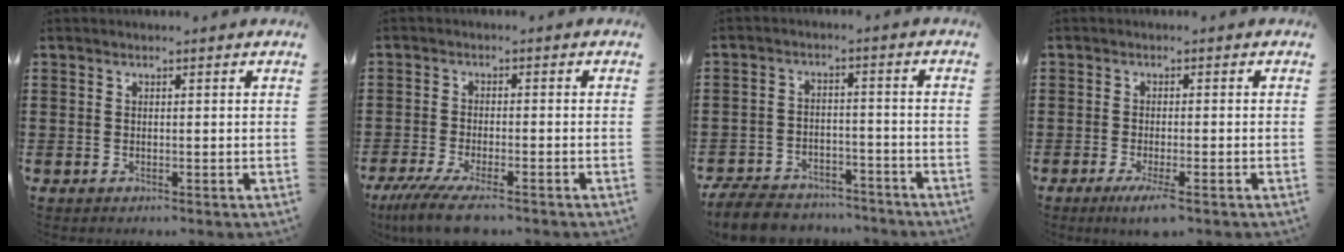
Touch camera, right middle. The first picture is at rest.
{"total": 5.4, "force": [-4.3, 0.5, 3.3], "torque": [-0.082, -0.020, -0.085]}
{"total": 7.1, "force": [-6.7, 1.6, 1.4], "torque": [-0.031, 0.015, -0.133]}
{"total": 3.1, "force": [-1.8, 0.1, 2.6], "torque": [-0.048, -0.009, -0.031]}